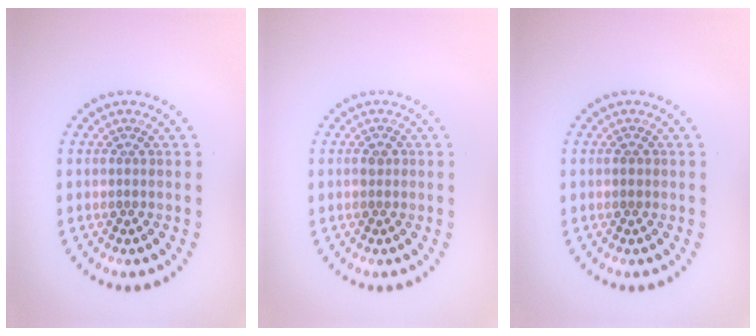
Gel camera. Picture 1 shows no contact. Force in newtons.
{"total": 0.9, "press": 0.9, "slide": 0.2}
{"total": 0.8, "press": 0.8, "slide": 0.1}